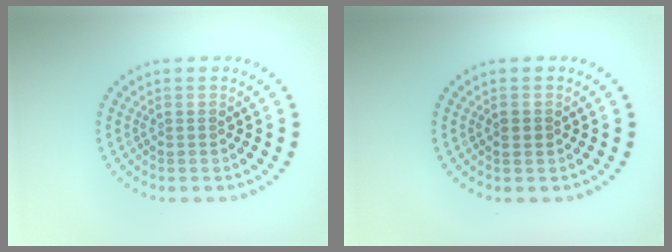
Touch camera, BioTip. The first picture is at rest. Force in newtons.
{"total": 1.1, "press": 1.1, "slide": 0.1}